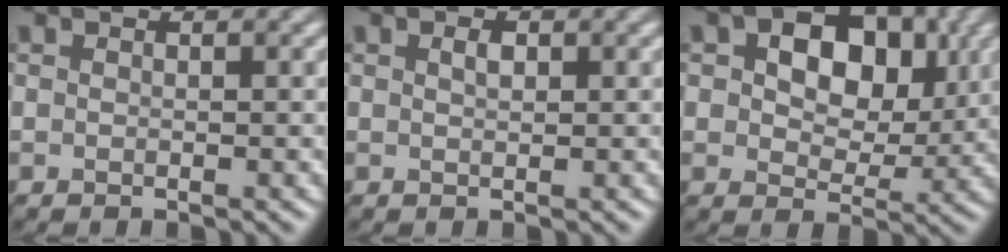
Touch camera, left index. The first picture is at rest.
{"total": 1.0, "force": [0.4, 0.5, 0.7], "torque": [-0.015, 0.001, 0.008]}
{"total": 8.8, "force": [2.3, 5.9, 6.2], "torque": [-0.090, 0.013, 0.026]}